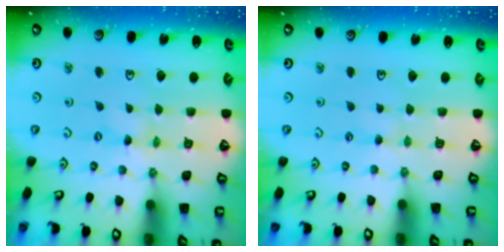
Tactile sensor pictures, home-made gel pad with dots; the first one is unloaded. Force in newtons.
{"total": 1.9, "press": 1.9, "slide": 0.4}